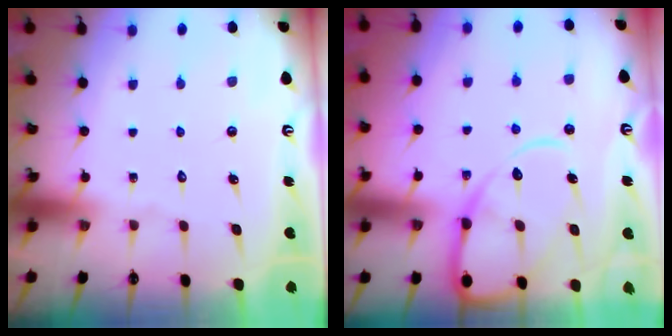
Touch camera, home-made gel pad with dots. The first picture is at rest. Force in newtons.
{"total": 13.2, "press": 13.2, "slide": 1.4}